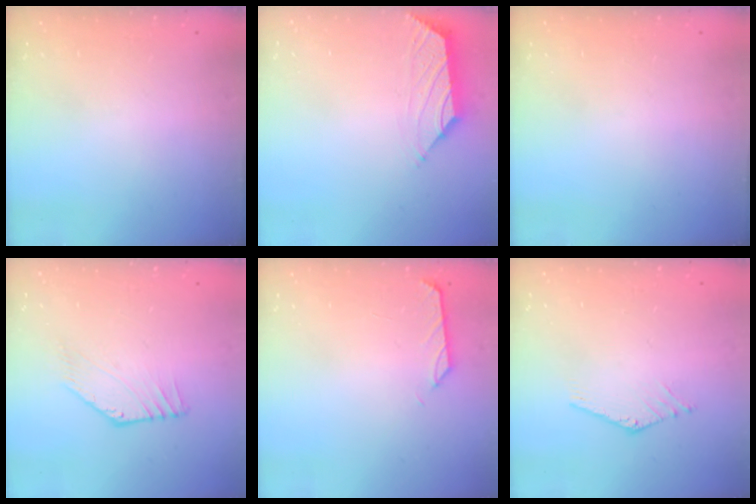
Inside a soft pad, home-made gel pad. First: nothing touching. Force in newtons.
{"total": 0.8, "press": 0.4, "slide": 0.6}
{"total": 0.0}
{"total": 2.7, "press": 2.7, "slide": 0.0}
{"total": 0.6, "press": 0.3, "slide": 0.5}
{"total": 0.6, "press": 0.5, "slide": 0.2}